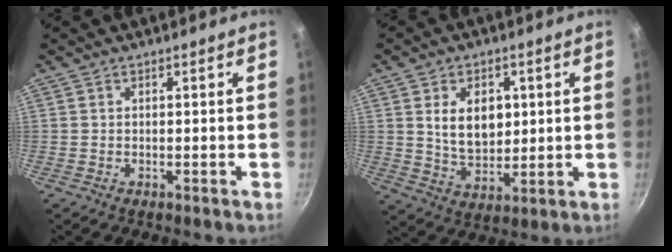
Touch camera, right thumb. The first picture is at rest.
{"total": 9.7, "force": [2.3, 6.5, 6.8], "torque": [-0.081, -0.018, 0.051]}